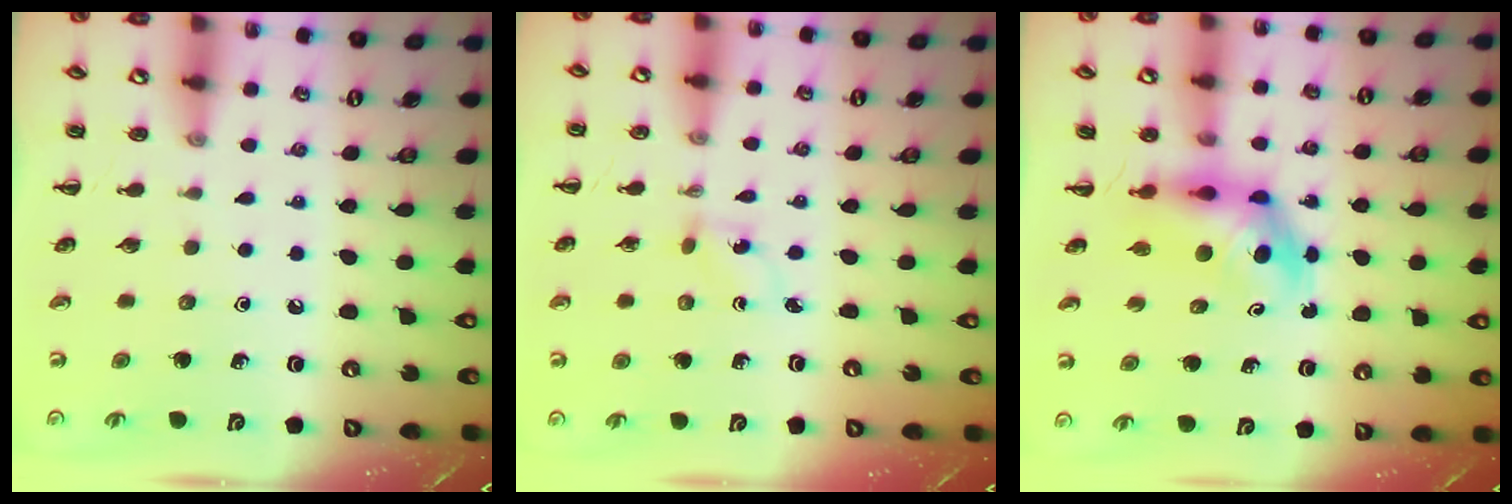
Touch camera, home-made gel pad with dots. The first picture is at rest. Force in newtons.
{"total": 1.5, "press": 1.4, "slide": 0.6}
{"total": 4.8, "press": 4.7, "slide": 0.7}